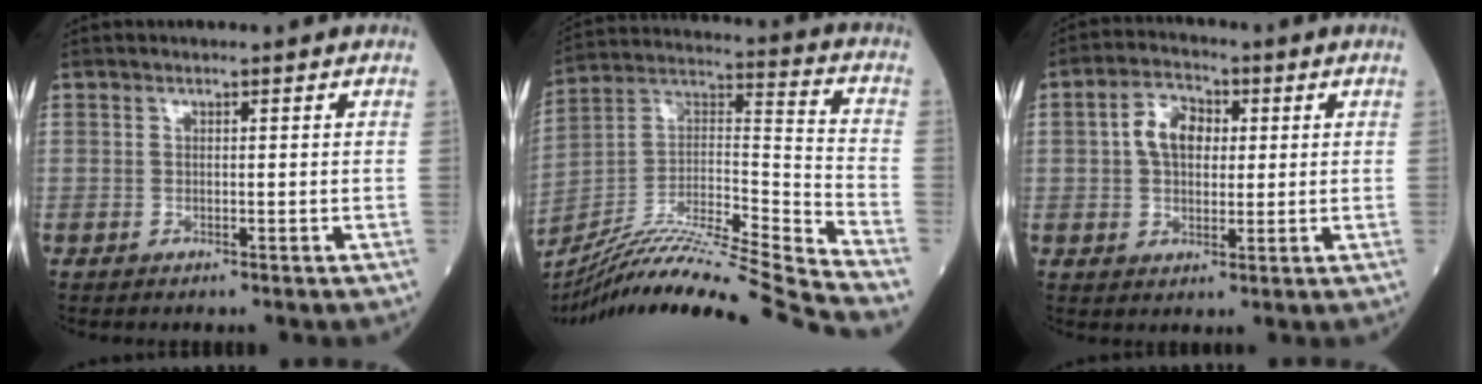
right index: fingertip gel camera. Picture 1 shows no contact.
{"total": 25.9, "force": [-23.2, -2.6, 11.2], "torque": [-0.191, -0.022, -0.392]}
{"total": 6.6, "force": [1.3, 4.2, 4.9], "torque": [-0.092, 0.019, 0.021]}